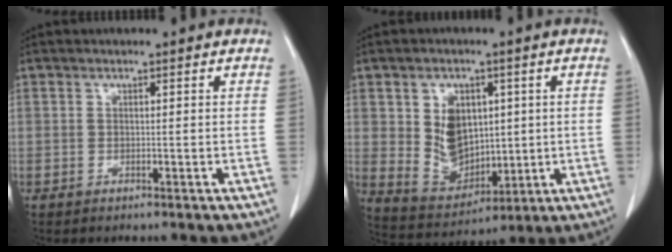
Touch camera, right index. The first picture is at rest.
{"total": 10.0, "force": [1.8, 7.2, 6.7], "torque": [-0.127, 0.011, 0.054]}